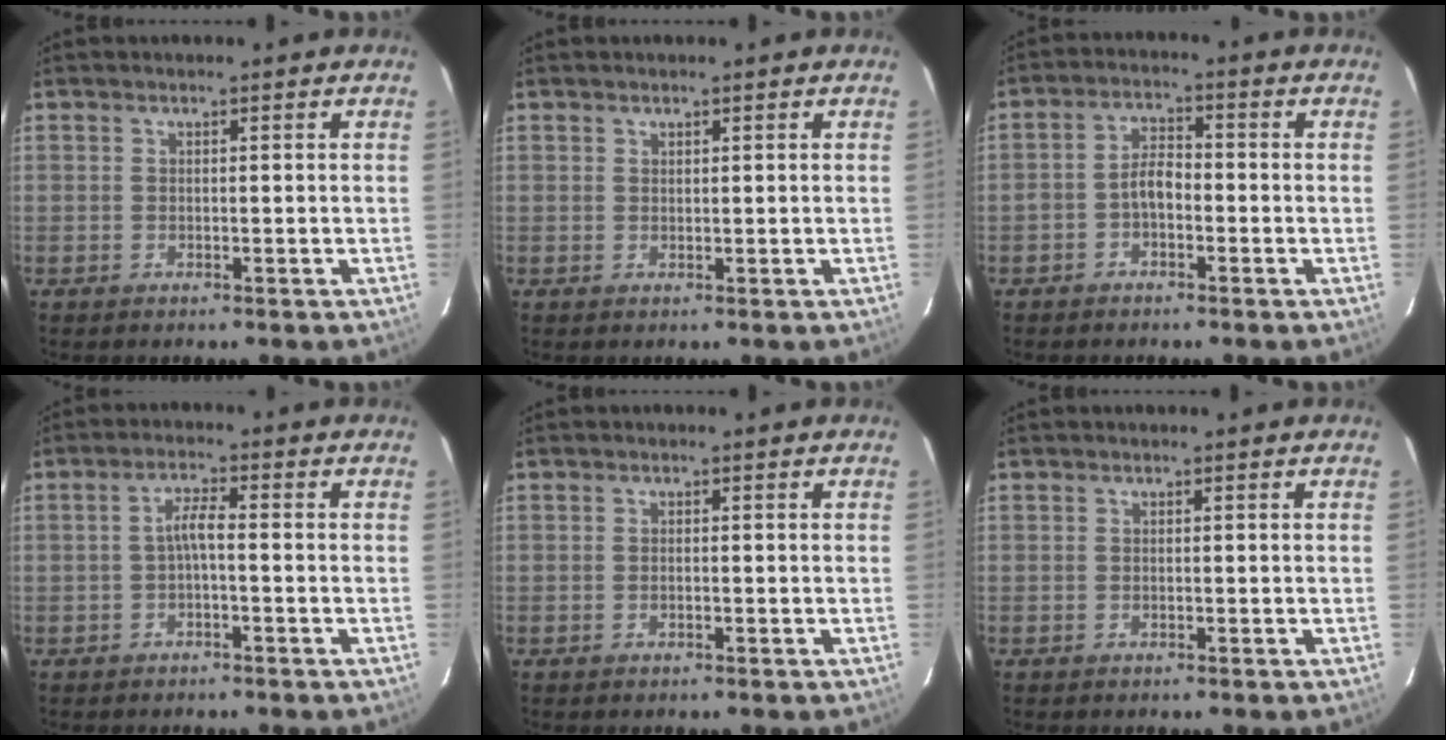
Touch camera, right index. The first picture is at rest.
{"total": 0.6, "force": [0.5, 0.3, 0.0], "torque": [-0.001, 0.001, 0.010]}
{"total": 3.7, "force": [-1.7, 2.0, 2.7], "torque": [-0.054, 0.013, -0.033]}
{"total": 2.7, "force": [-0.9, 0.3, 2.5], "torque": [-0.052, 0.007, -0.016]}
{"total": 0.6, "force": [-0.3, 0.5, 0.3], "torque": [-0.006, 0.000, -0.004]}
{"total": 0.0}